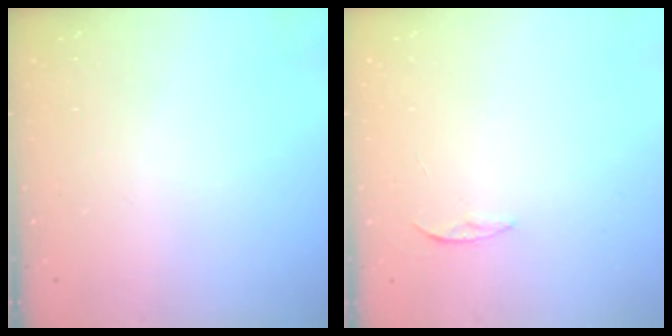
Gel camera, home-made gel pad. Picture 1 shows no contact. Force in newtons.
{"total": 3.4, "press": 3.4, "slide": 0.4}